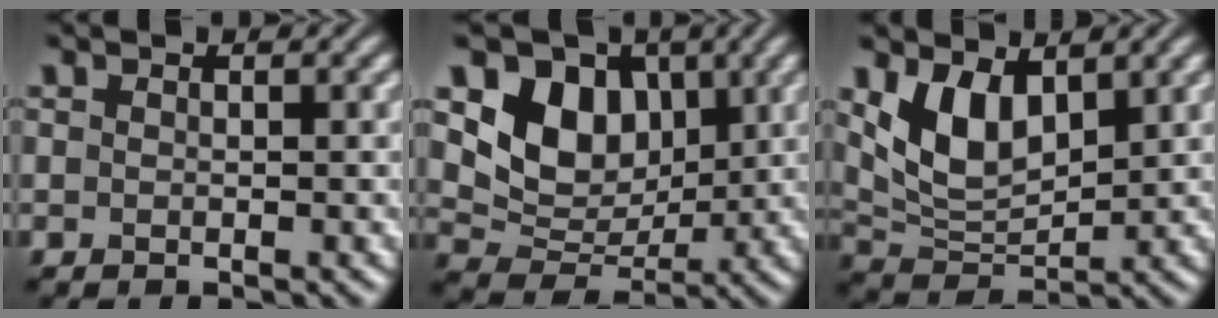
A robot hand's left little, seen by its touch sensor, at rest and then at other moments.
{"total": 6.9, "force": [2.3, 5.3, 3.8], "torque": [-0.062, -0.009, 0.034]}
{"total": 5.4, "force": [2.5, 2.9, 3.8], "torque": [-0.079, -0.012, 0.052]}